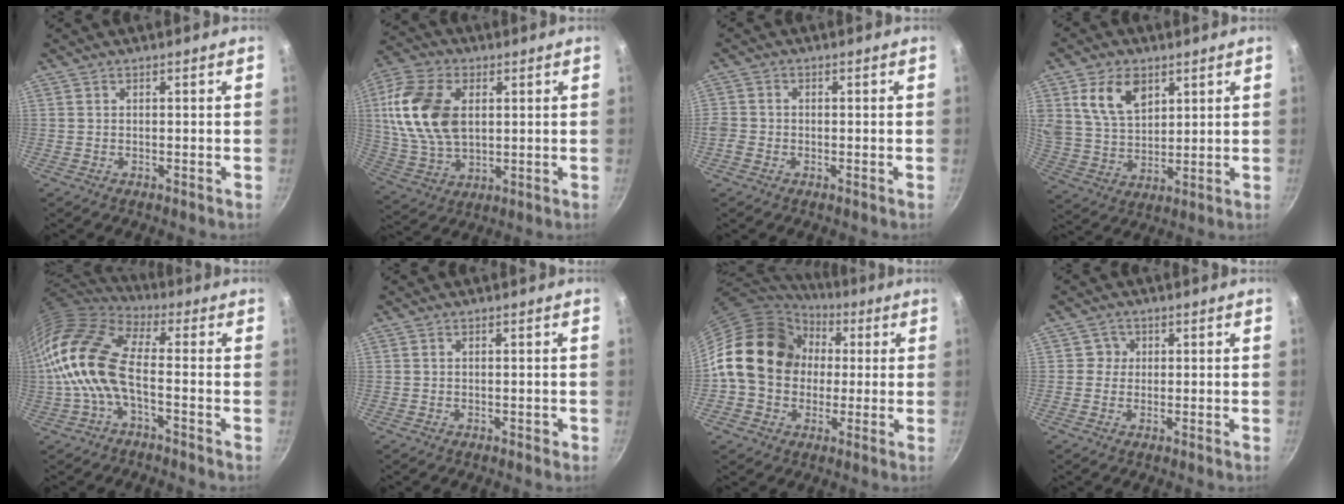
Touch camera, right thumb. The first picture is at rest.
{"total": 17.1, "force": [3.0, 10.9, 12.8], "torque": [-0.240, 0.000, 0.059]}
{"total": 2.6, "force": [-1.2, 2.1, 1.0], "torque": [-0.018, 0.006, -0.027]}
{"total": 11.2, "force": [4.9, 7.3, 6.9], "torque": [-0.110, -0.021, 0.099]}
{"total": 15.2, "force": [-2.1, 7.1, 13.2], "torque": [-0.256, 0.025, -0.055]}
{"total": 0.8, "force": [-0.3, 0.5, 0.5], "torque": [-0.002, 0.005, -0.003]}
{"total": 18.5, "force": [2.0, 15.2, 10.3], "torque": [-0.149, 0.034, 0.024]}
{"total": 2.4, "force": [0.3, 2.3, 0.2], "torque": [0.014, 0.002, 0.000]}